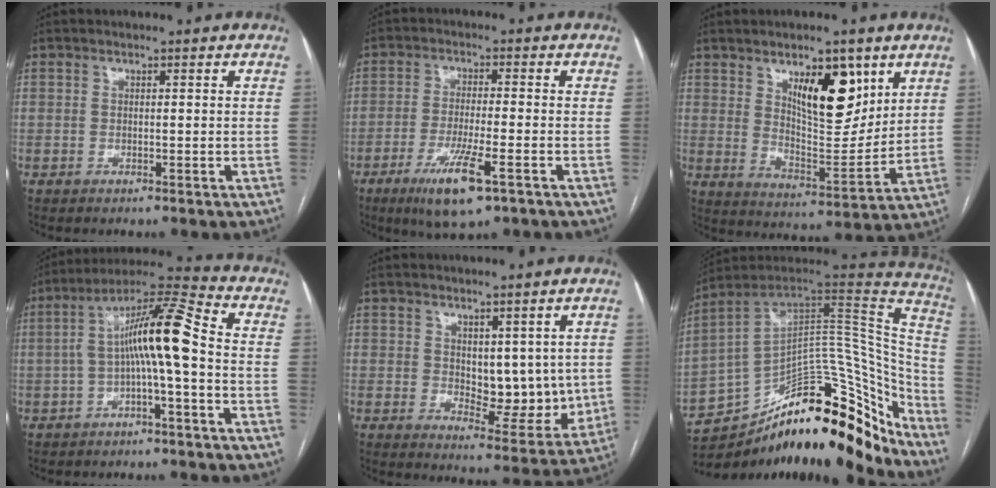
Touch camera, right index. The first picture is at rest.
{"total": 8.5, "force": [-4.5, 0.9, 7.1], "torque": [-0.134, -0.021, -0.074]}
{"total": 12.1, "force": [5.9, 4.5, 9.5], "torque": [-0.150, -0.006, 0.107]}
{"total": 10.7, "force": [-1.2, 0.4, 10.6], "torque": [-0.187, 0.037, -0.024]}
{"total": 8.3, "force": [1.3, 4.8, 6.7], "torque": [-0.075, -0.008, 0.035]}
{"total": 29.4, "force": [-22.2, 10.3, 16.2], "torque": [-0.168, 0.062, -0.312]}